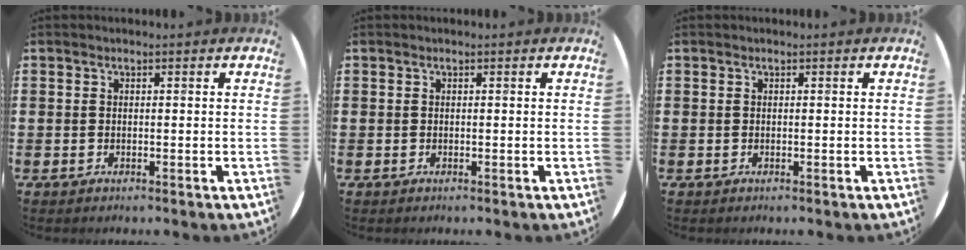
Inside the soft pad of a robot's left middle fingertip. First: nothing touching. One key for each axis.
{"total": 0.0}
{"total": 0.0}